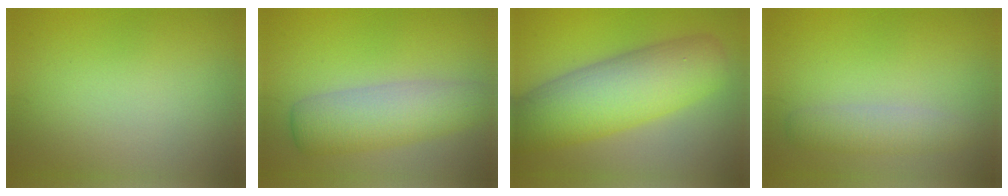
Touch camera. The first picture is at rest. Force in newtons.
{"total": 5.8, "press": 5.8, "slide": 0.2}
{"total": 9.5, "press": 9.5, "slide": 0.3}
{"total": 2.7, "press": 2.7, "slide": 0.1}